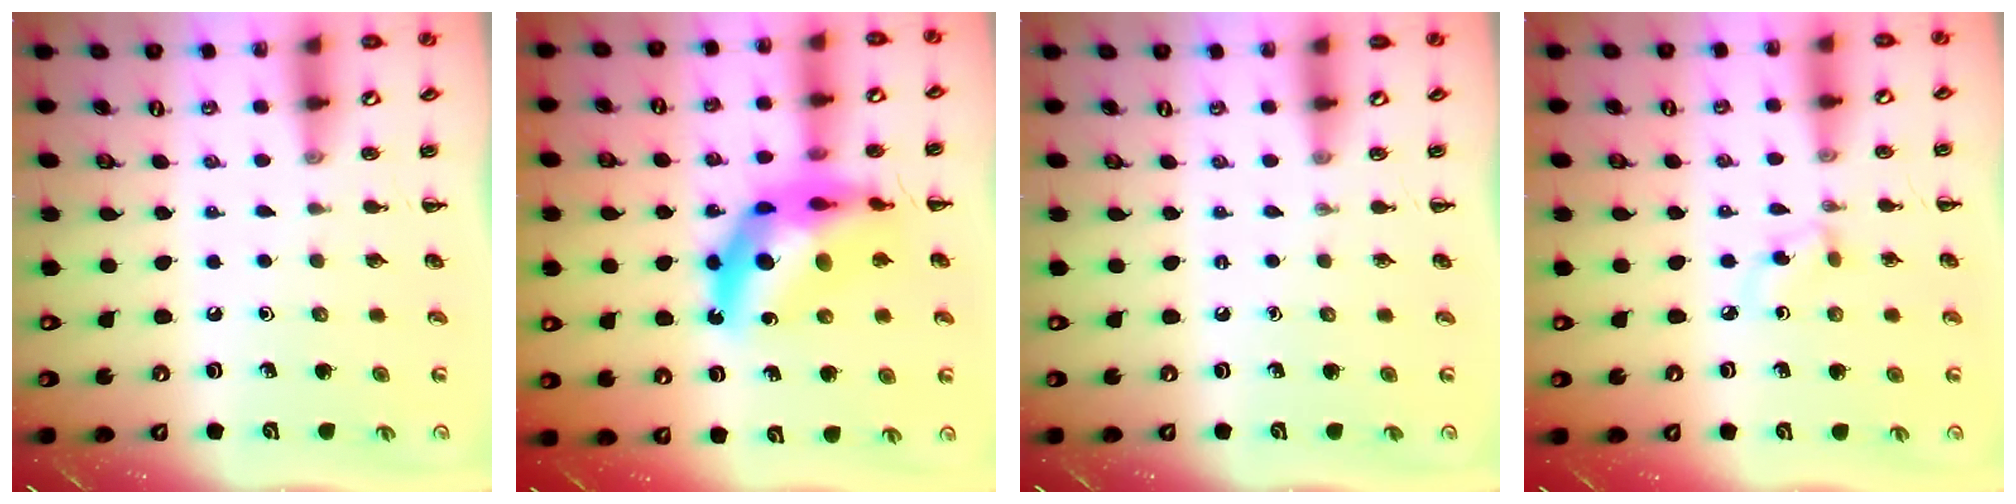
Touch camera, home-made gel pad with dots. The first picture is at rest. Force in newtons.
{"total": 16.3, "press": 15.7, "slide": 4.5}
{"total": 0.0}
{"total": 2.9, "press": 2.7, "slide": 1.2}